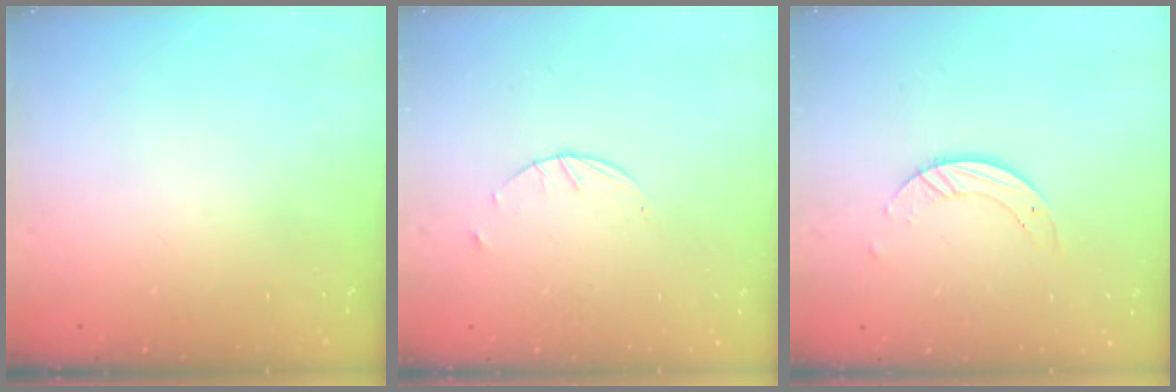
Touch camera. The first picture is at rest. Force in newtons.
{"total": 1.7, "press": 1.7, "slide": 0.3}
{"total": 4.6, "press": 4.6, "slide": 0.5}